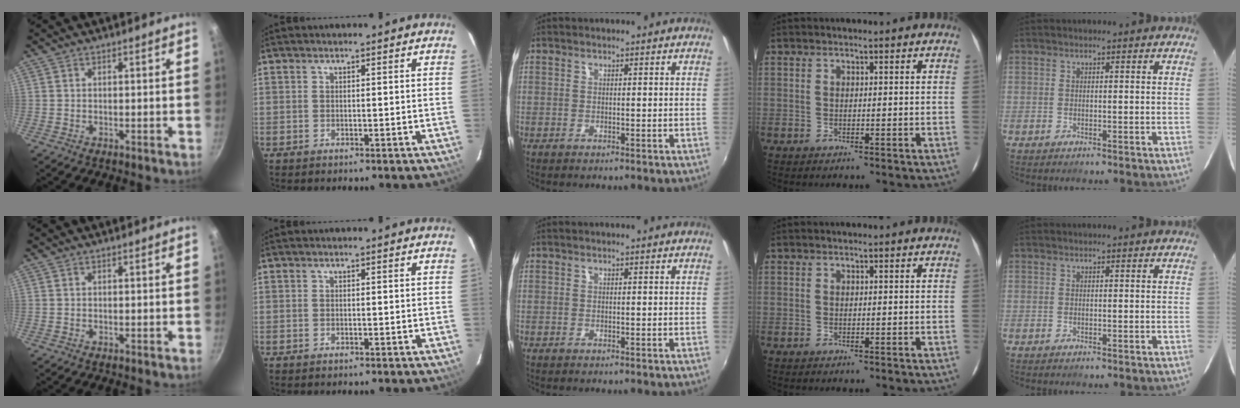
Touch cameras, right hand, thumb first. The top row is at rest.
{}